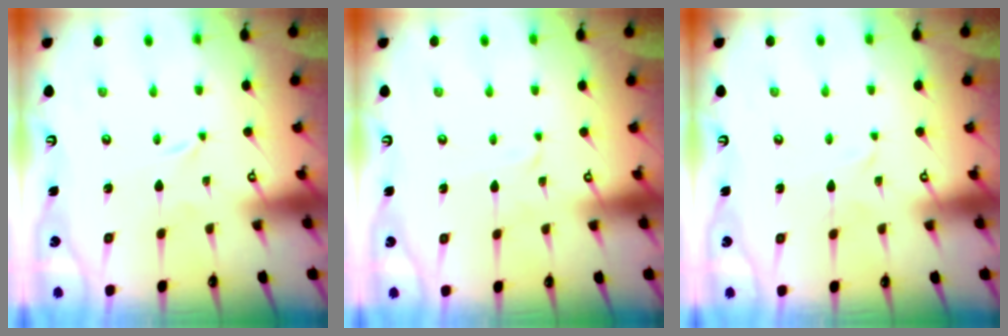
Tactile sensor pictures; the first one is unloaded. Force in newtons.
{"total": 2.2, "press": 2.2, "slide": 0.2}
{"total": 2.7, "press": 2.7, "slide": 0.3}